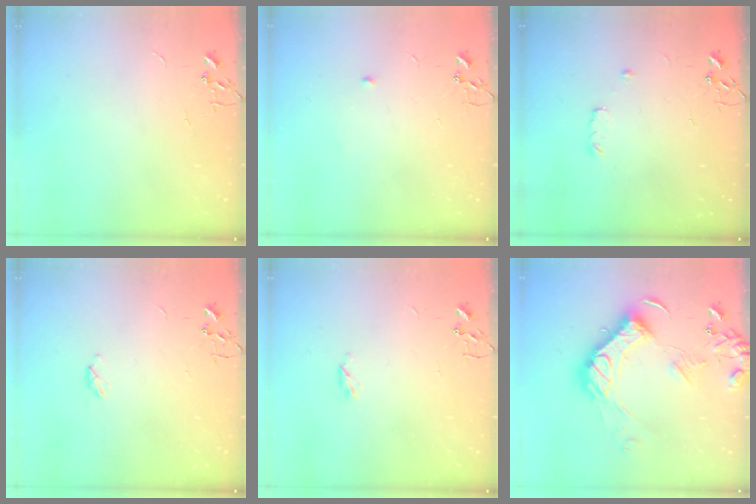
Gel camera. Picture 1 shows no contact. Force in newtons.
{"total": 3.8, "press": 3.7, "slide": 0.9}
{"total": 4.5, "press": 4.5, "slide": 0.7}
{"total": 3.7, "press": 3.7, "slide": 0.5}
{"total": 3.3, "press": 3.2, "slide": 0.5}
{"total": 18.6, "press": 18.5, "slide": 1.9}